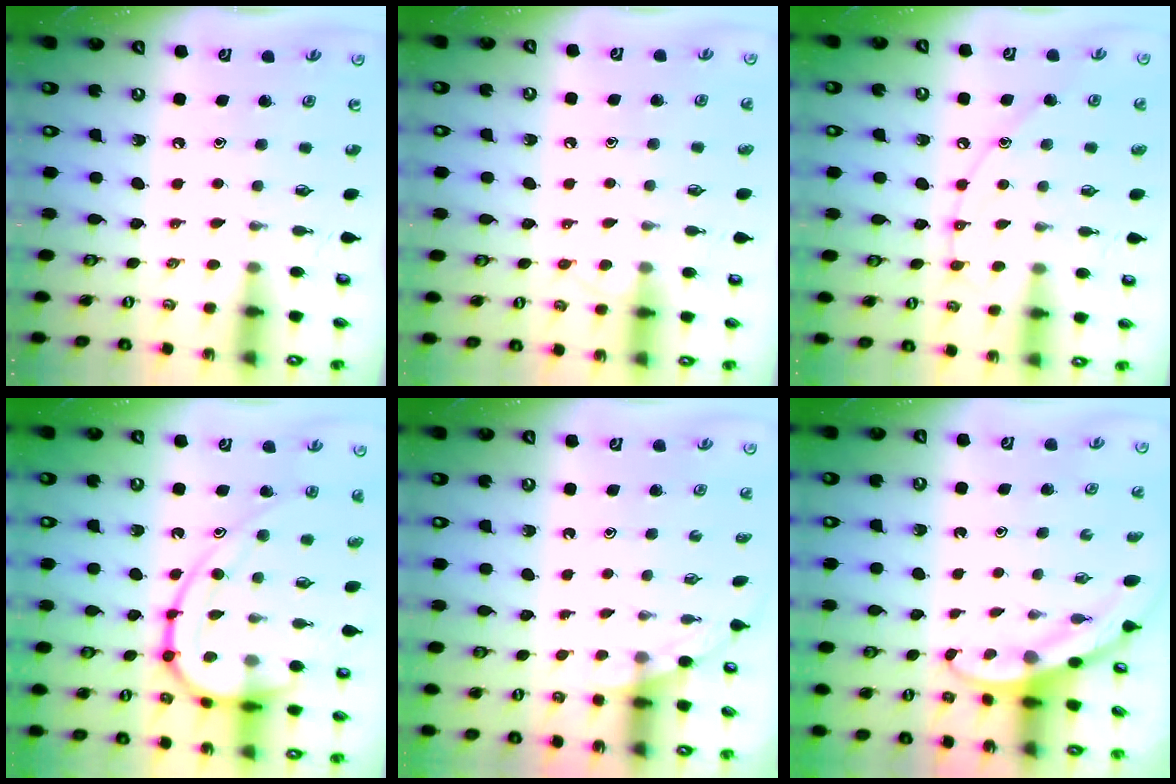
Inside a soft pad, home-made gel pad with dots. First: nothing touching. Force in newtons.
{"total": 4.2, "press": 4.2, "slide": 0.4}
{"total": 8.5, "press": 8.5, "slide": 0.6}
{"total": 16.1, "press": 16.0, "slide": 1.3}
{"total": 0.9, "press": 0.9, "slide": 0.2}
{"total": 3.0, "press": 3.0, "slide": 0.1}